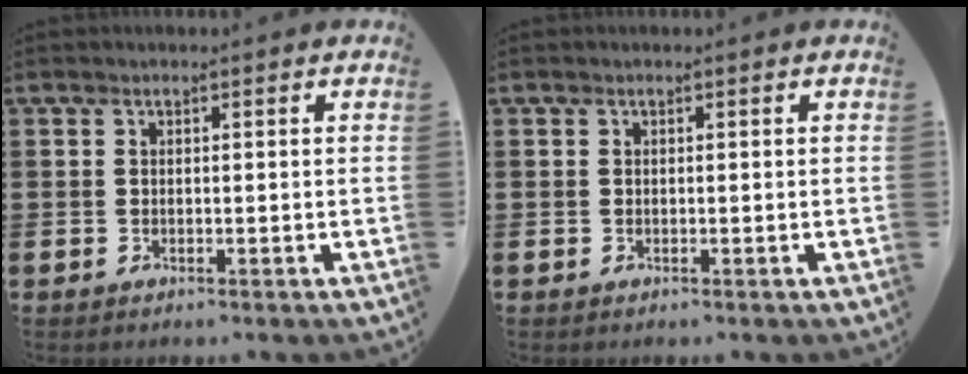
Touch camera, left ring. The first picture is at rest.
{"total": 0.0}